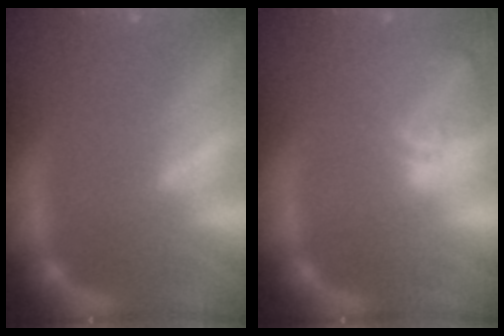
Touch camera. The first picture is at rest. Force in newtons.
{"total": 5.0}